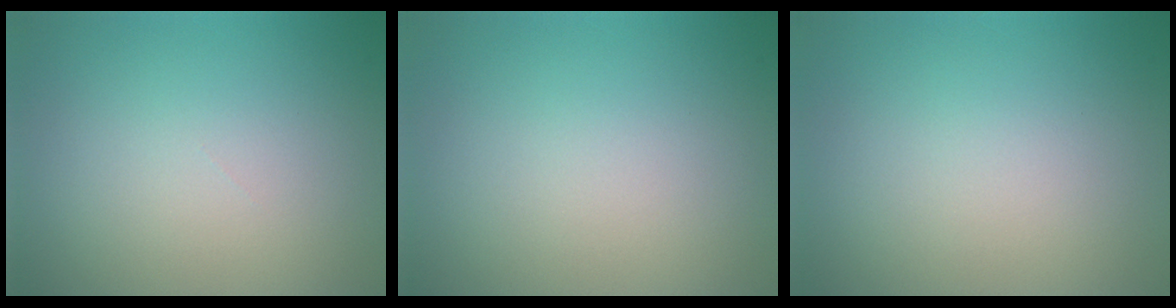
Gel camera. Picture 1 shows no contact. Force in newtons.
{"total": 0.0}
{"total": 0.0}